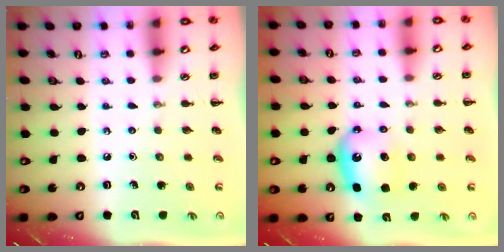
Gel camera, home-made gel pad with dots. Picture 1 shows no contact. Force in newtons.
{"total": 7.3, "press": 7.2, "slide": 1.2}